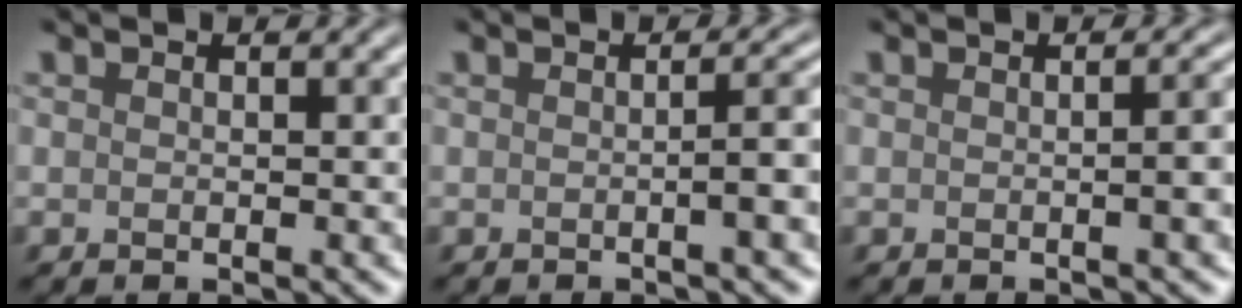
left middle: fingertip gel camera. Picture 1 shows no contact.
{"total": 3.5, "force": [-0.3, 0.9, 3.4], "torque": [-0.033, 0.012, -0.010]}
{"total": 4.0, "force": [-0.2, 1.6, 3.7], "torque": [-0.015, 0.016, -0.005]}